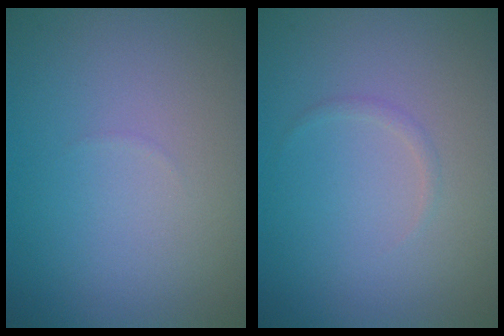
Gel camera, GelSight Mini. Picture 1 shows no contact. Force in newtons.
{"total": 0.6, "press": 0.6, "slide": 0.1}